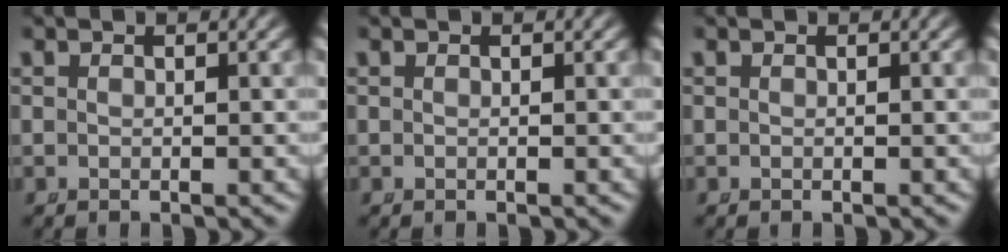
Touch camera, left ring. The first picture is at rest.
{"total": 0.0}
{"total": 0.0}